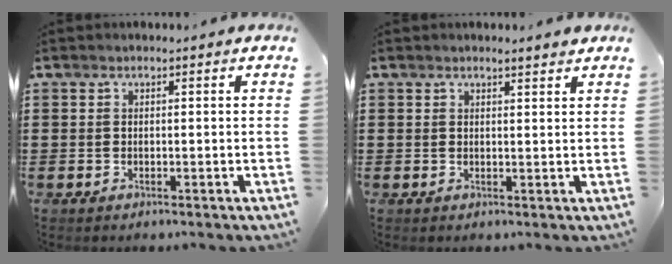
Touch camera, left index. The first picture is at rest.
{"total": 1.8, "force": [1.6, 0.0, 0.7], "torque": [-0.016, 0.001, 0.031]}